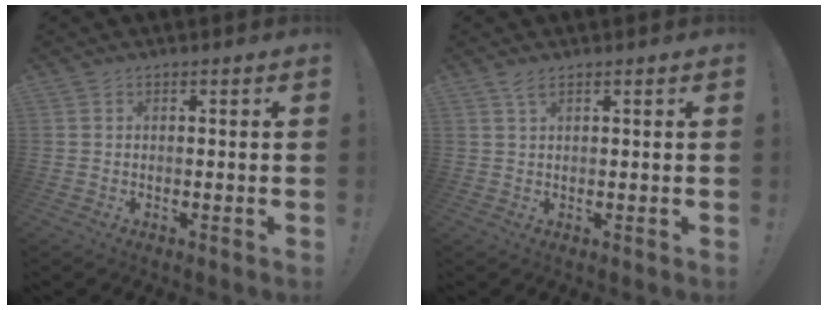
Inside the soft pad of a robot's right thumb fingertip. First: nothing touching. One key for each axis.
{"total": 2.0, "fx": 1.3, "fy": 0.4, "fz": 1.4, "tx": -0.023, "ty": -0.004, "tz": 0.022}